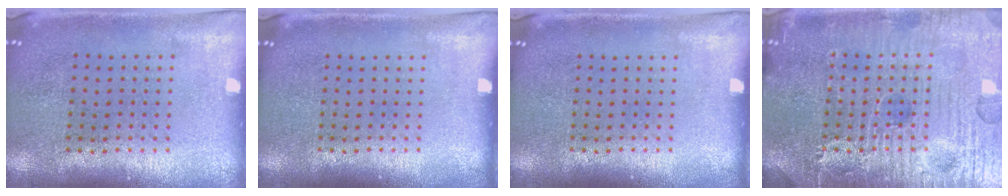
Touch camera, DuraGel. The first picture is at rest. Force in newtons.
{"total": 0.0}
{"total": 0.0}
{"total": 7.8, "press": 7.7, "slide": 0.9}